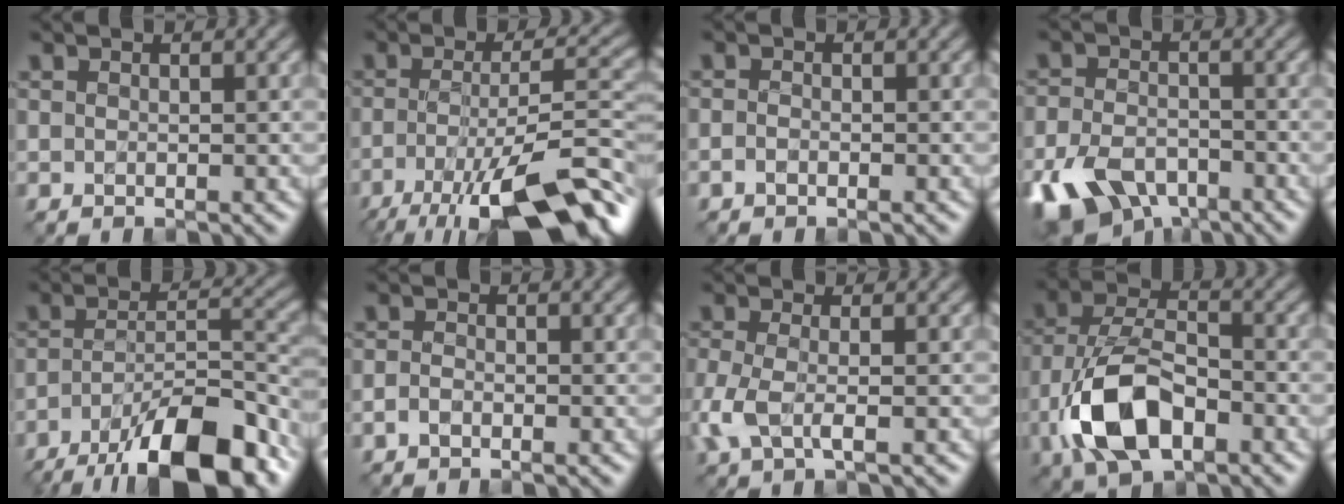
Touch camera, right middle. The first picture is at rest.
{"total": 13.9, "force": [-7.4, 4.0, 11.1], "torque": [-0.191, -0.006, -0.126]}
{"total": 0.8, "force": [-0.5, 0.3, 0.5], "torque": [-0.009, -0.001, -0.011]}
{"total": 8.0, "force": [-5.0, 4.4, 4.4], "torque": [-0.096, -0.016, -0.101]}
{"total": 12.6, "force": [-8.4, 3.8, 8.6], "torque": [-0.136, 0.008, -0.151]}
{"total": 1.1, "force": [-0.7, 0.5, 0.7], "torque": [-0.015, 0.001, -0.017]}
{"total": 3.6, "force": [-1.1, 1.2, 3.2], "torque": [-0.085, -0.005, -0.029]}
{"total": 9.3, "force": [-3.8, 5.1, 6.9], "torque": [-0.150, 0.005, -0.078]}